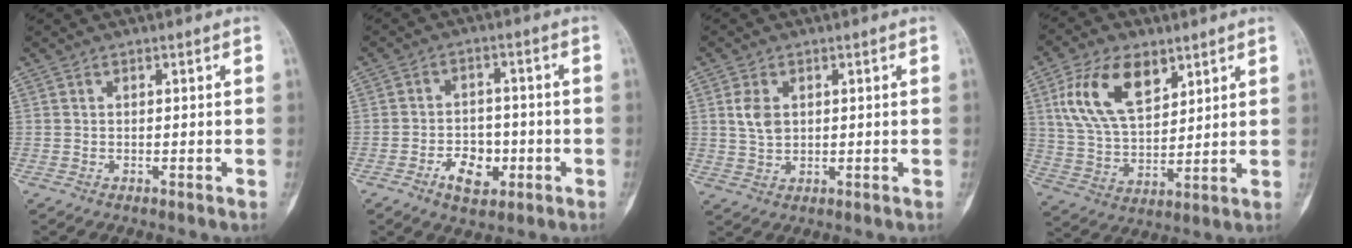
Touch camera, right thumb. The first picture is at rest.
{"total": 6.9, "force": [-2.9, 4.6, 4.3], "torque": [-0.044, 0.019, -0.045]}
{"total": 4.5, "force": [0.9, 3.0, 3.2], "torque": [-0.059, -0.001, 0.021]}
{"total": 15.2, "force": [7.0, 8.4, 10.6], "torque": [-0.180, -0.019, 0.140]}